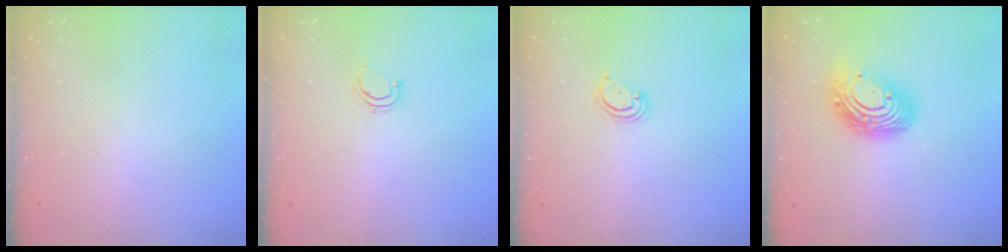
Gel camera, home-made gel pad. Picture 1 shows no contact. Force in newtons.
{"total": 3.7, "press": 3.5, "slide": 1.2}
{"total": 2.8, "press": 2.8, "slide": 0.2}
{"total": 14.0, "press": 14.0, "slide": 1.1}